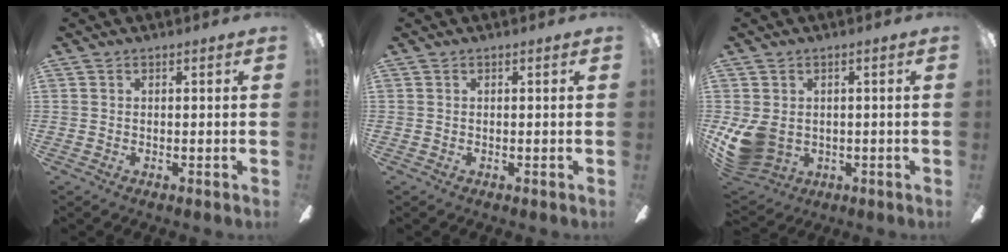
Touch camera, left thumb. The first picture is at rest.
{"total": 0.0}
{"total": 9.5, "force": [-1.2, 7.6, 5.6], "torque": [-0.133, 0.004, -0.018]}